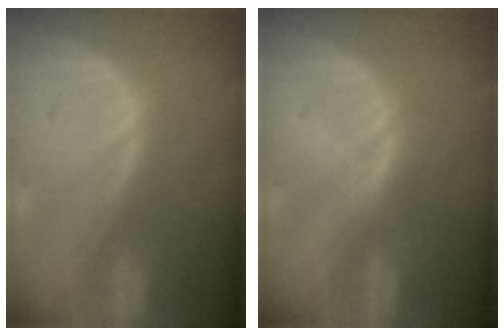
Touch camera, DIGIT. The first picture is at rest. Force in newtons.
{"total": 1.3, "press": 1.3, "slide": 0.1}